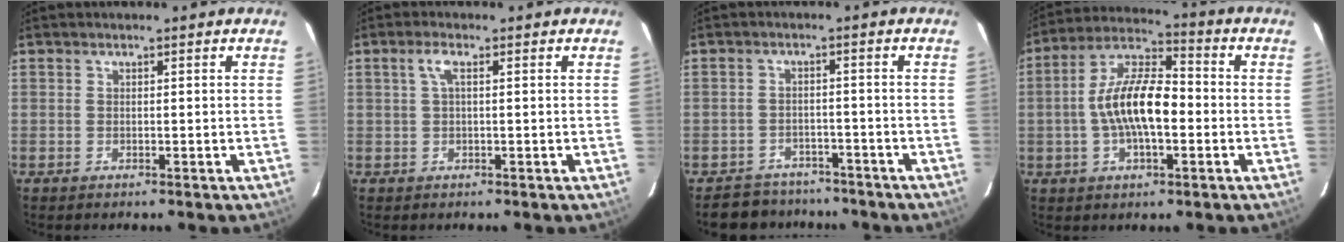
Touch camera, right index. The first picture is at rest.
{"total": 2.2, "force": [0.5, 0.3, 2.2], "torque": [-0.045, 0.007, 0.009]}
{"total": 8.8, "force": [-7.6, 4.2, 1.3], "torque": [-0.041, 0.012, -0.104]}
{"total": 13.1, "force": [-1.8, 5.1, 11.9], "torque": [-0.233, 0.013, -0.037]}